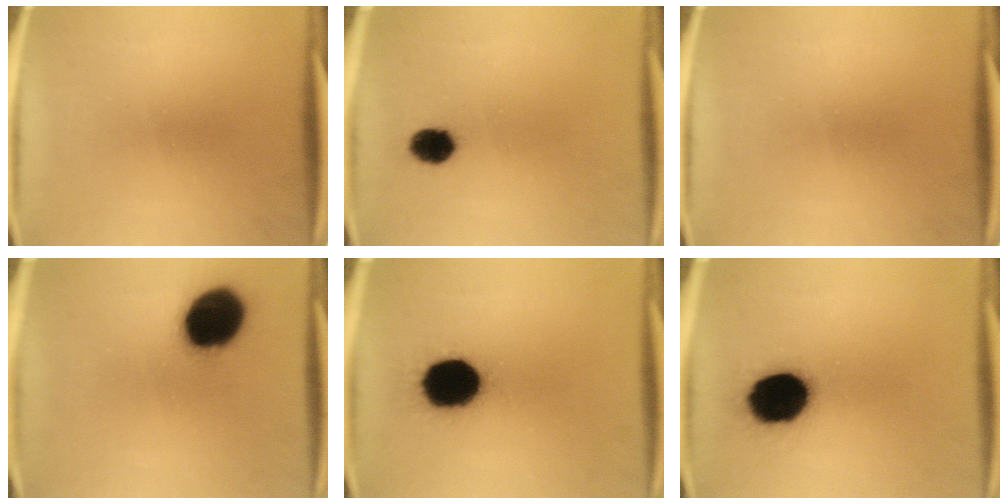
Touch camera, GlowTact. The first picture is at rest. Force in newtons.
{"total": 5.0}
{"total": 0.0}
{"total": 19.1}
{"total": 19.4}
{"total": 18.0}